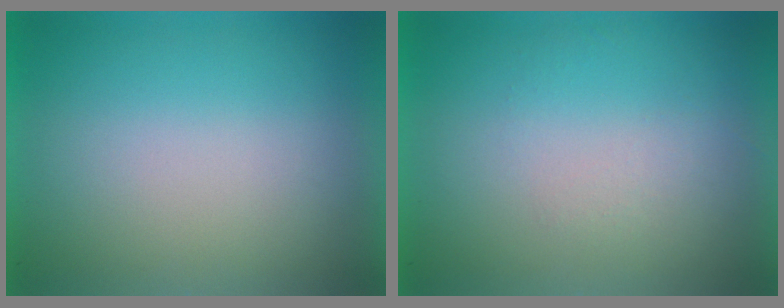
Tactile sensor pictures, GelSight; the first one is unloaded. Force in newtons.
{"total": 1.2}